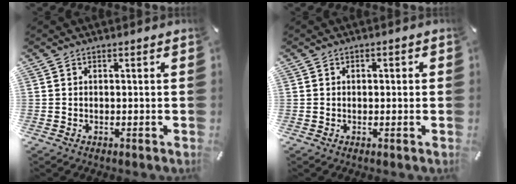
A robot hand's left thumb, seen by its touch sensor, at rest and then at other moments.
{"total": 1.1, "force": [-0.2, 0.9, 0.6], "torque": [-0.011, 0.005, -0.007]}